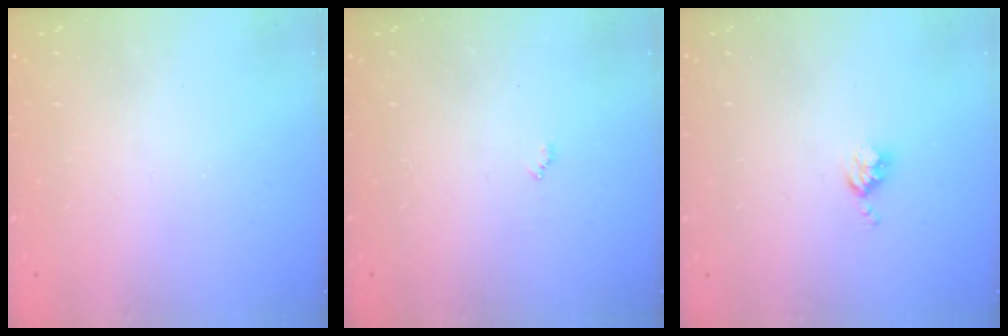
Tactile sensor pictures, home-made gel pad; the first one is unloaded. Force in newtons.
{"total": 3.7, "press": 3.7, "slide": 0.4}
{"total": 3.5, "press": 3.5, "slide": 0.4}